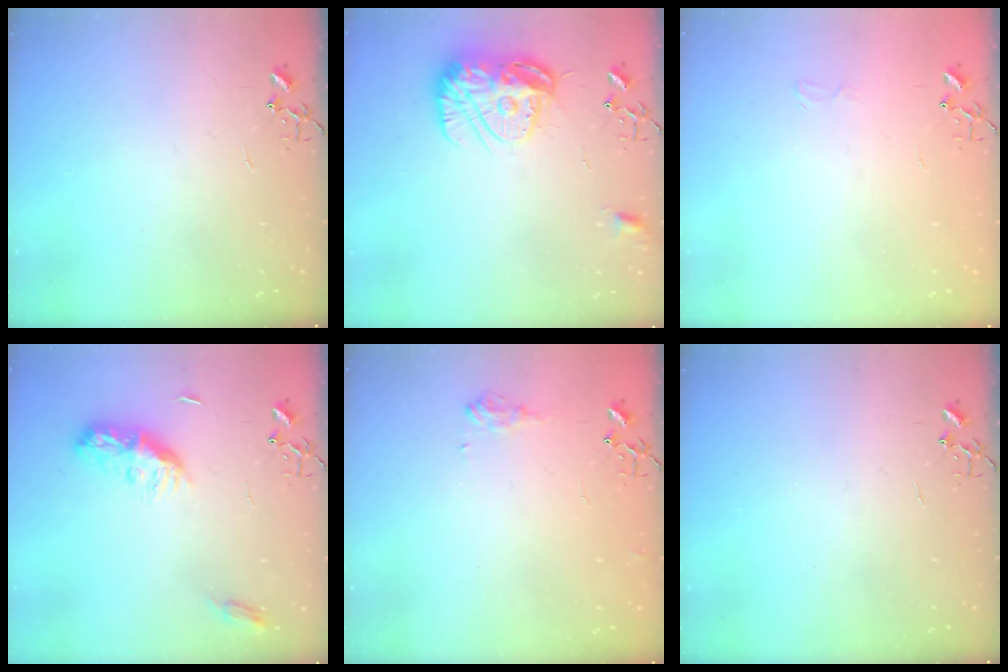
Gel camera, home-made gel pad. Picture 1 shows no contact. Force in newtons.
{"total": 15.4, "press": 15.3, "slide": 1.5}
{"total": 4.8, "press": 4.8, "slide": 0.6}
{"total": 9.6, "press": 9.6, "slide": 0.1}
{"total": 7.7, "press": 7.6, "slide": 1.0}
{"total": 0.0}